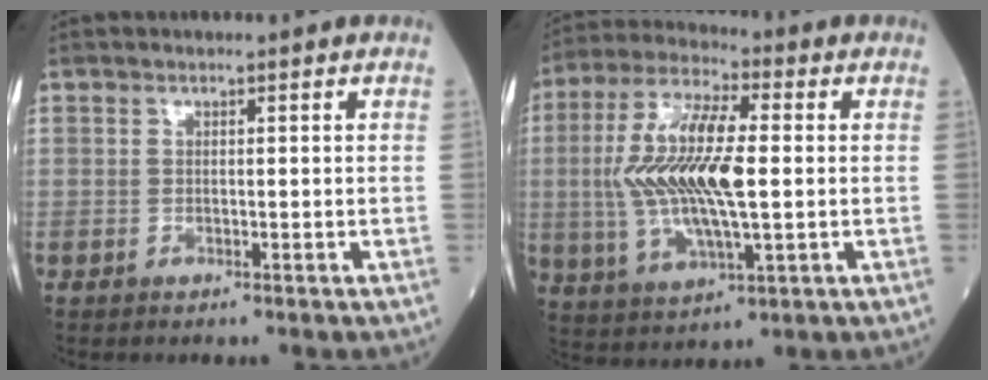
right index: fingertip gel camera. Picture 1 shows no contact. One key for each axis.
{"total": 15.1, "fx": 0.3, "fy": 3.8, "fz": 14.6, "tx": -0.308, "ty": 0.006, "tz": 0.007}